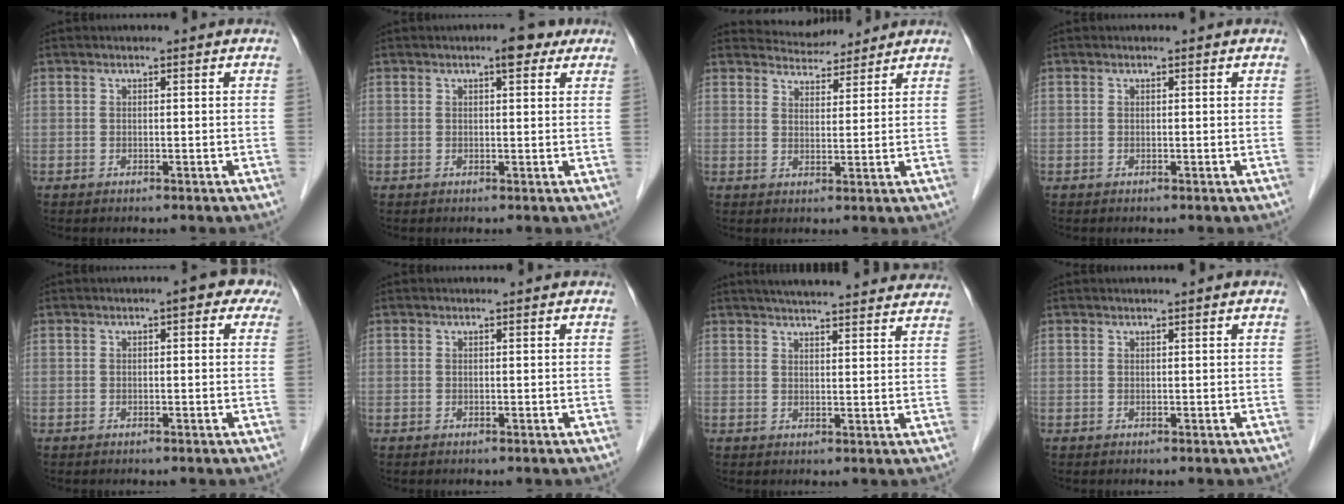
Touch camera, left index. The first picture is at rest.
{"total": 3.3, "force": [2.0, 1.1, 2.4], "torque": [-0.032, 0.010, 0.023]}
{"total": 5.4, "force": [5.2, 1.3, 0.1], "torque": [-0.005, 0.015, 0.080]}
{"total": 0.0}
{"total": 3.5, "force": [1.5, 1.5, 2.8], "torque": [-0.022, 0.023, 0.009]}
{"total": 0.0}
{"total": 19.4, "force": [17.9, 2.1, 7.2], "torque": [-0.100, 0.015, 0.222]}
{"total": 0.9, "force": [0.7, -0.2, 0.6], "torque": [-0.010, 0.006, 0.014]}